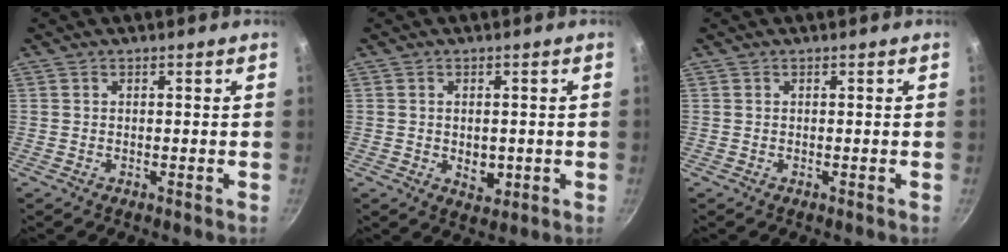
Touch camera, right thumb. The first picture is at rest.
{"total": 4.1, "force": [-0.4, 2.7, 3.0], "torque": [-0.038, -0.006, -0.002]}
{"total": 0.0}